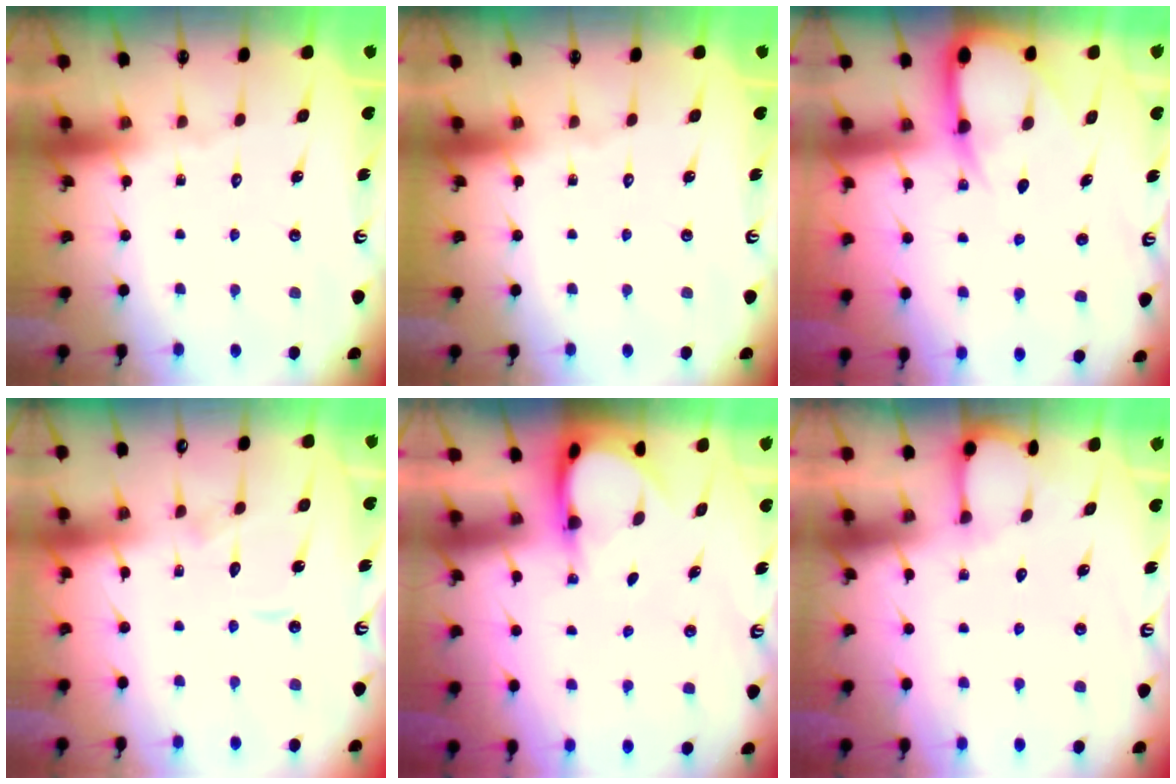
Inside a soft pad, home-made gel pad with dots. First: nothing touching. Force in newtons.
{"total": 0.0}
{"total": 7.6, "press": 7.5, "slide": 0.9}
{"total": 5.2, "press": 5.2, "slide": 0.5}
{"total": 3.8, "press": 3.8, "slide": 0.3}
{"total": 3.4, "press": 3.4, "slide": 0.3}